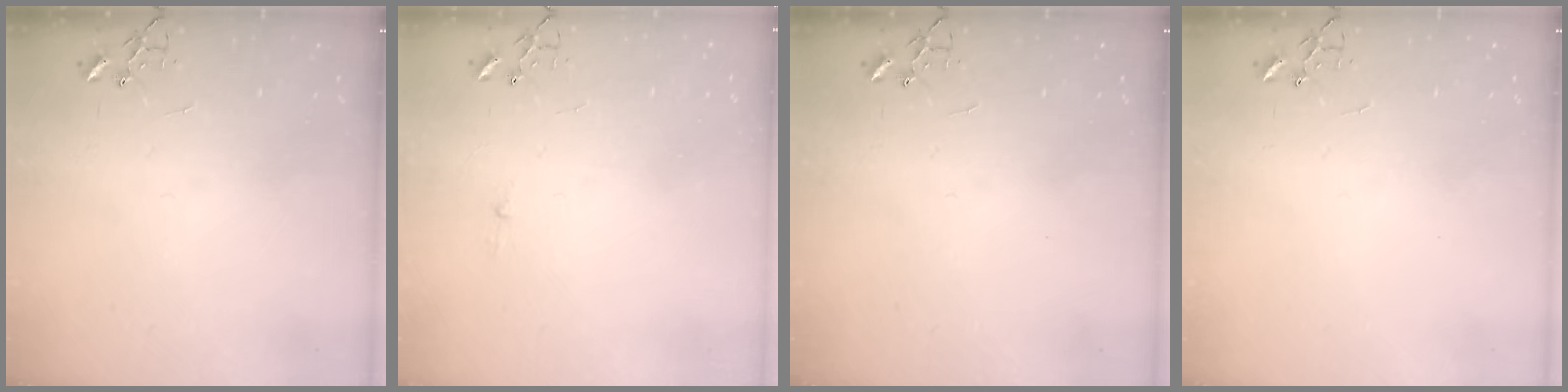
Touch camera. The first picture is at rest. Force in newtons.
{"total": 2.6, "press": 2.5, "slide": 0.4}
{"total": 0.0}
{"total": 0.0}